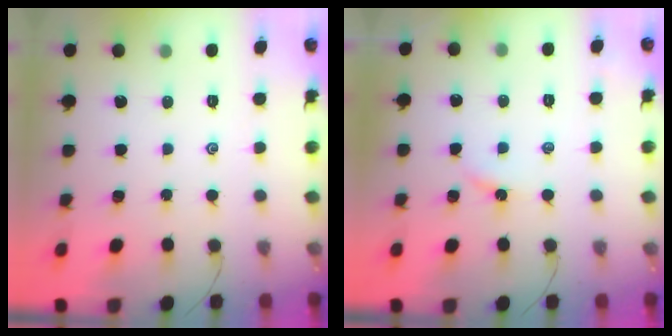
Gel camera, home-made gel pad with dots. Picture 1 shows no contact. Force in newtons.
{"total": 2.8, "press": 2.7, "slide": 0.4}